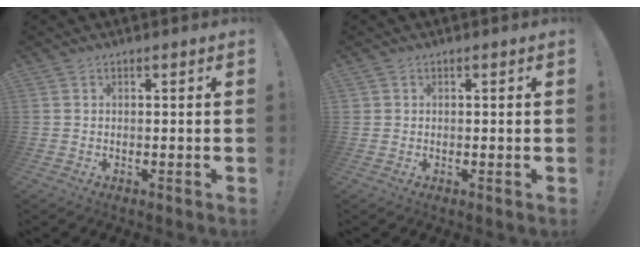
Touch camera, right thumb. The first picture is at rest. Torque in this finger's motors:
{"motor_torque": [0.16, -0.09, -0.15, 0.07, -0.02]}